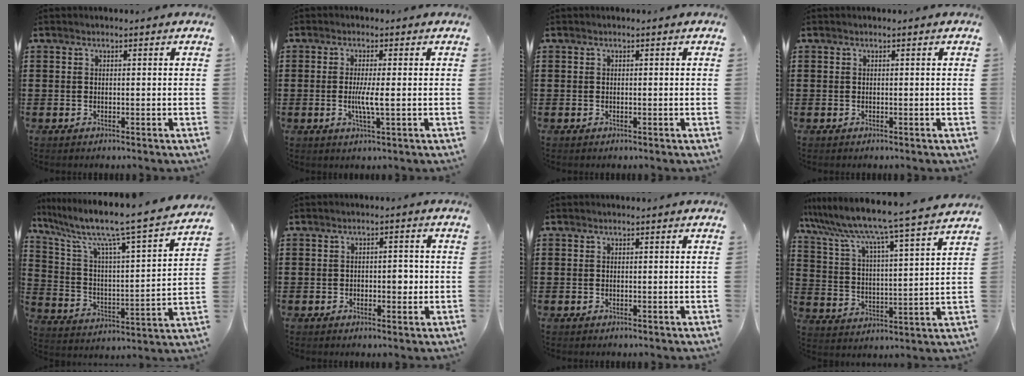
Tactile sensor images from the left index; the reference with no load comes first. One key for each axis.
{"total": 3.9, "fx": -0.3, "fy": 0.2, "fz": 3.9, "tx": -0.076, "ty": -0.009, "tz": -0.009}
{"total": 0.0}
{"total": 0.0}
{"total": 9.2, "fx": 7.5, "fy": 0.2, "fz": 5.2, "tx": -0.133, "ty": -0.064, "tz": 0.113}
{"total": 2.9, "fx": -0.5, "fy": 1.6, "fz": 2.4, "tx": -0.031, "ty": -0.001, "tz": -0.016}
{"total": 0.0}
{"total": 7.1, "fx": 6.5, "fy": -1.1, "fz": 2.7, "tx": -0.081, "ty": -0.059, "tz": 0.099}